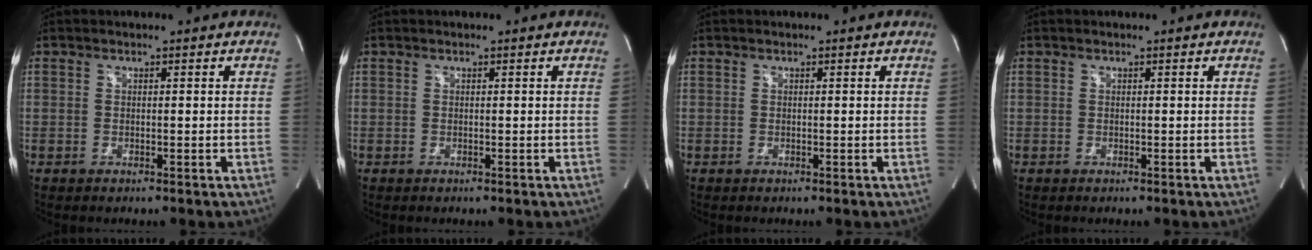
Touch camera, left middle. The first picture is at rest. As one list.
[{"total": 0.0}, {"total": 0.0}, {"total": 0.0}]